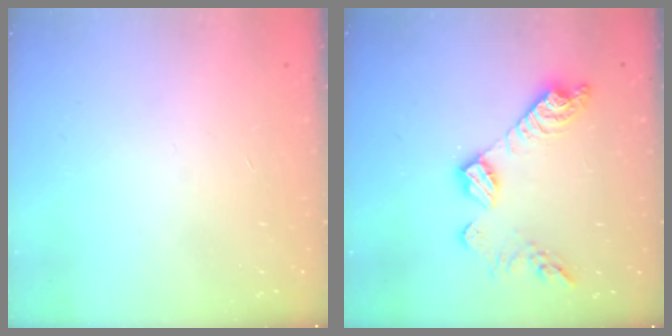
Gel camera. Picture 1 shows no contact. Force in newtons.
{"total": 13.4, "press": 13.4, "slide": 0.8}